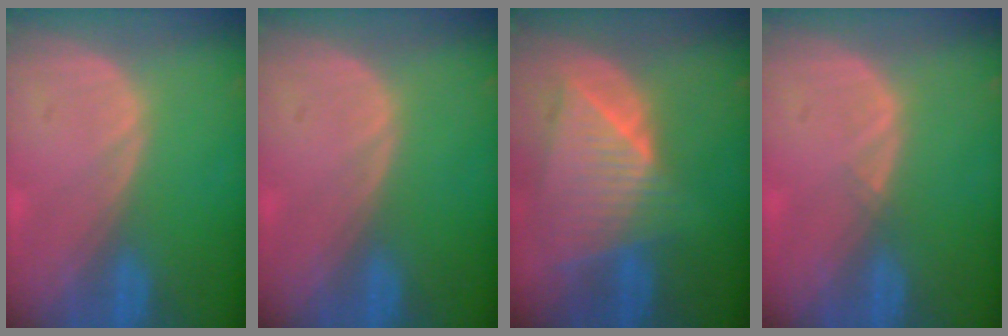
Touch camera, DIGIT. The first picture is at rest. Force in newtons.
{"total": 0.0}
{"total": 9.0, "press": 8.0, "slide": 4.1}
{"total": 0.7, "press": 0.5, "slide": 0.4}